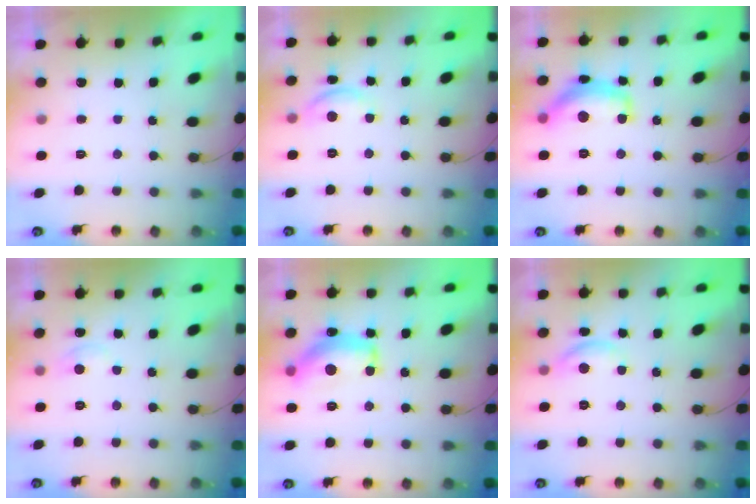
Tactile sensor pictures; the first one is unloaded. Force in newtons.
{"total": 6.9, "press": 6.8, "slide": 0.4}
{"total": 14.5, "press": 14.4, "slide": 1.1}
{"total": 6.8, "press": 6.7, "slide": 0.7}
{"total": 13.9, "press": 13.8, "slide": 0.7}
{"total": 8.0, "press": 8.0, "slide": 0.4}